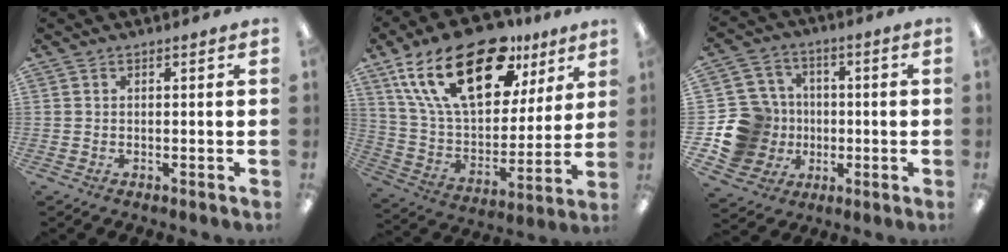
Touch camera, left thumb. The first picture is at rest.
{"total": 26.2, "force": [14.7, 13.0, 17.4], "torque": [-0.317, -0.066, 0.259]}
{"total": 14.8, "force": [-2.8, 13.8, 4.4], "torque": [-0.108, 0.026, -0.035]}